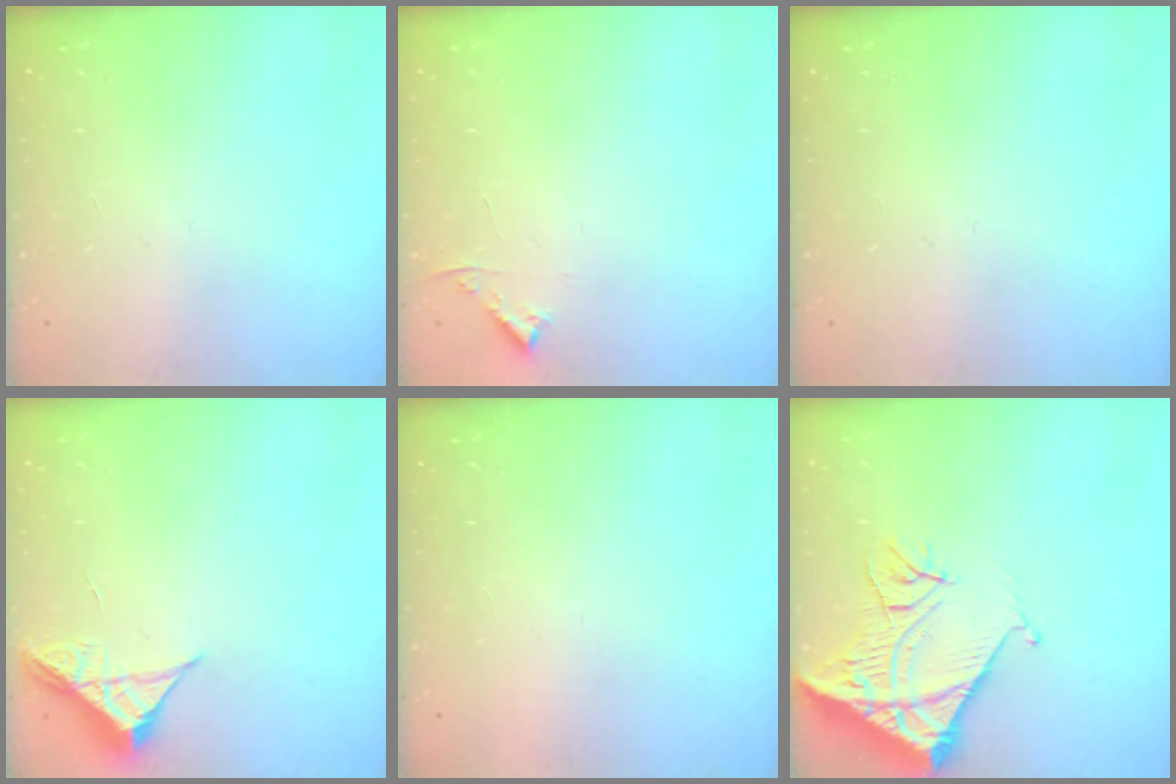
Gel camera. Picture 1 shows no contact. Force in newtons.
{"total": 3.1, "press": 3.0, "slide": 0.3}
{"total": 0.0}
{"total": 5.2, "press": 5.1, "slide": 0.3}
{"total": 1.5, "press": 1.5, "slide": 0.1}
{"total": 14.2, "press": 14.1, "slide": 1.5}